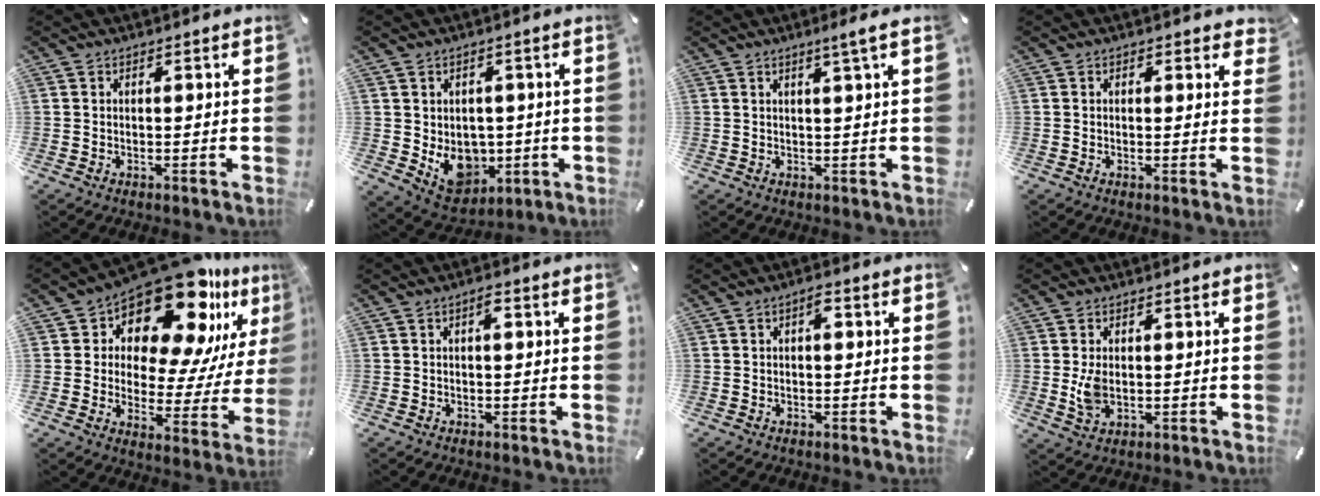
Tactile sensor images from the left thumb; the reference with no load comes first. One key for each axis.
{"total": 9.3, "fx": -0.7, "fy": 8.2, "fz": 4.3, "tx": -0.061, "ty": -0.009, "tz": -0.003}
{"total": 3.7, "fx": 1.8, "fy": 0.0, "fz": 3.2, "tx": -0.062, "ty": -0.002, "tz": 0.030}
{"total": 1.1, "fx": 0.6, "fy": 0.7, "fz": 0.5, "tx": 0.005, "ty": -0.004, "tz": 0.008}
{"total": 20.2, "fx": 14.8, "fy": 8.4, "fz": 10.9, "tx": -0.167, "ty": -0.122, "tz": 0.250}
{"total": 2.1, "fx": 0.3, "fy": 0.9, "fz": 1.9, "tx": -0.031, "ty": 0.006, "tz": 0.001}
{"total": 2.4, "fx": 0.3, "fy": 1.1, "fz": 2.1, "tx": -0.029, "ty": 0.004, "tz": -0.001}
{"total": 5.0, "fx": 0.1, "fy": 3.3, "fz": 3.8, "tx": -0.077, "ty": -0.008, "tz": -0.006}